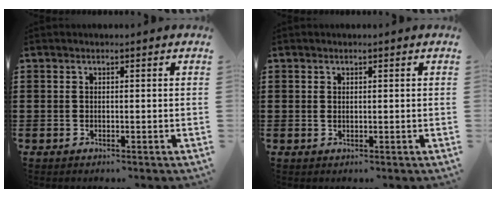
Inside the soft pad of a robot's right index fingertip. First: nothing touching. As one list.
[{"total": 0.5, "force": [0.2, 0.4, 0.3], "torque": [-0.008, 0.001, 0.004]}]